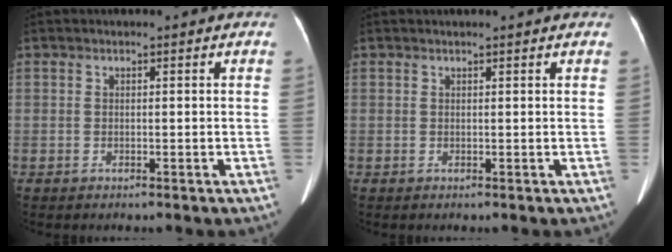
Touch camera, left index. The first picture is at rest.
{"total": 2.1, "force": [1.9, -0.1, 0.8], "torque": [-0.010, 0.020, 0.024]}